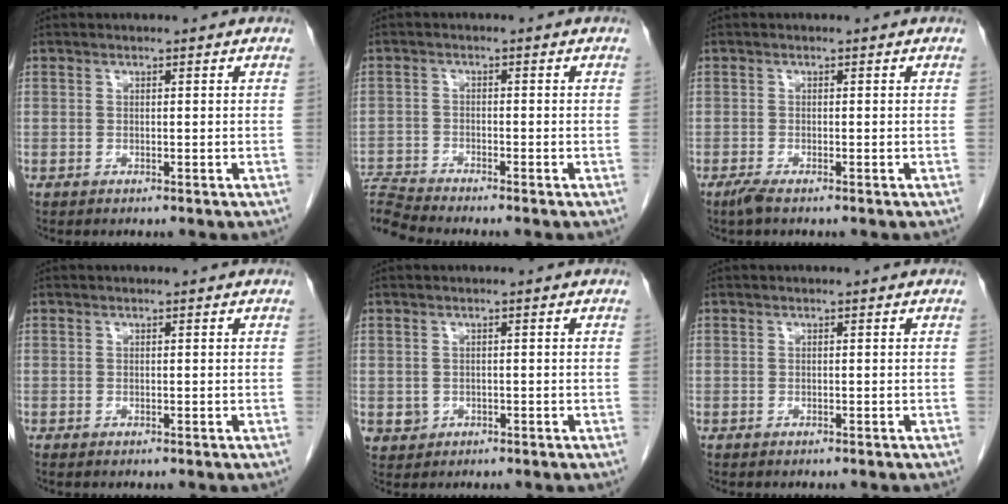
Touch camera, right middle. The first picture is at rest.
{"total": 5.3, "force": [-5.1, -1.5, 0.1], "torque": [-0.015, -0.005, -0.098]}
{"total": 1.5, "force": [-1.1, 0.1, 1.0], "torque": [-0.030, -0.007, -0.024]}
{"total": 0.0}
{"total": 1.8, "force": [-0.3, 1.7, 0.4], "torque": [-0.005, 0.004, 0.003]}
{"total": 0.8, "force": [-0.7, 0.1, 0.4], "torque": [-0.004, -0.002, -0.009]}